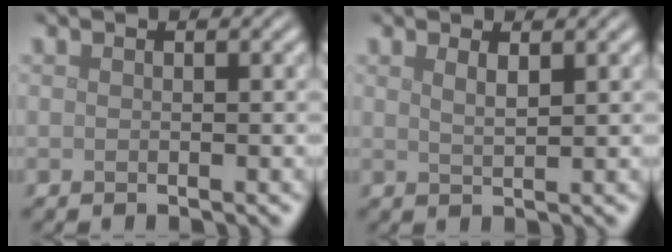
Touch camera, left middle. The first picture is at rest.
{"total": 1.5, "force": [0.9, 0.4, 1.1], "torque": [-0.016, 0.000, 0.014]}